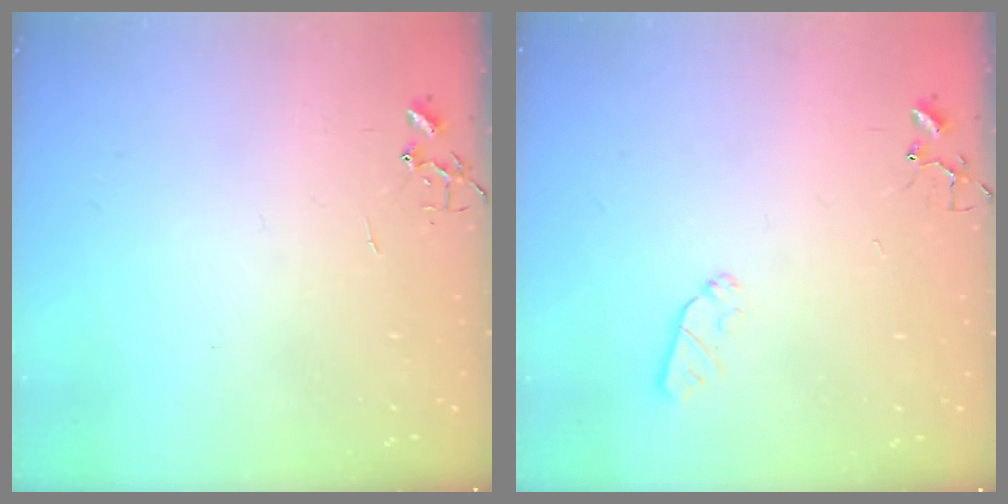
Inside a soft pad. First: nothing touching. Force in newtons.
{"total": 5.2, "press": 5.2, "slide": 0.8}